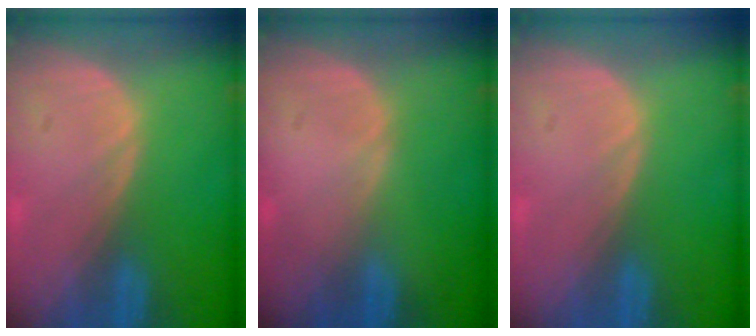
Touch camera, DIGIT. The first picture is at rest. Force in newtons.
{"total": 0.0}
{"total": 0.0}